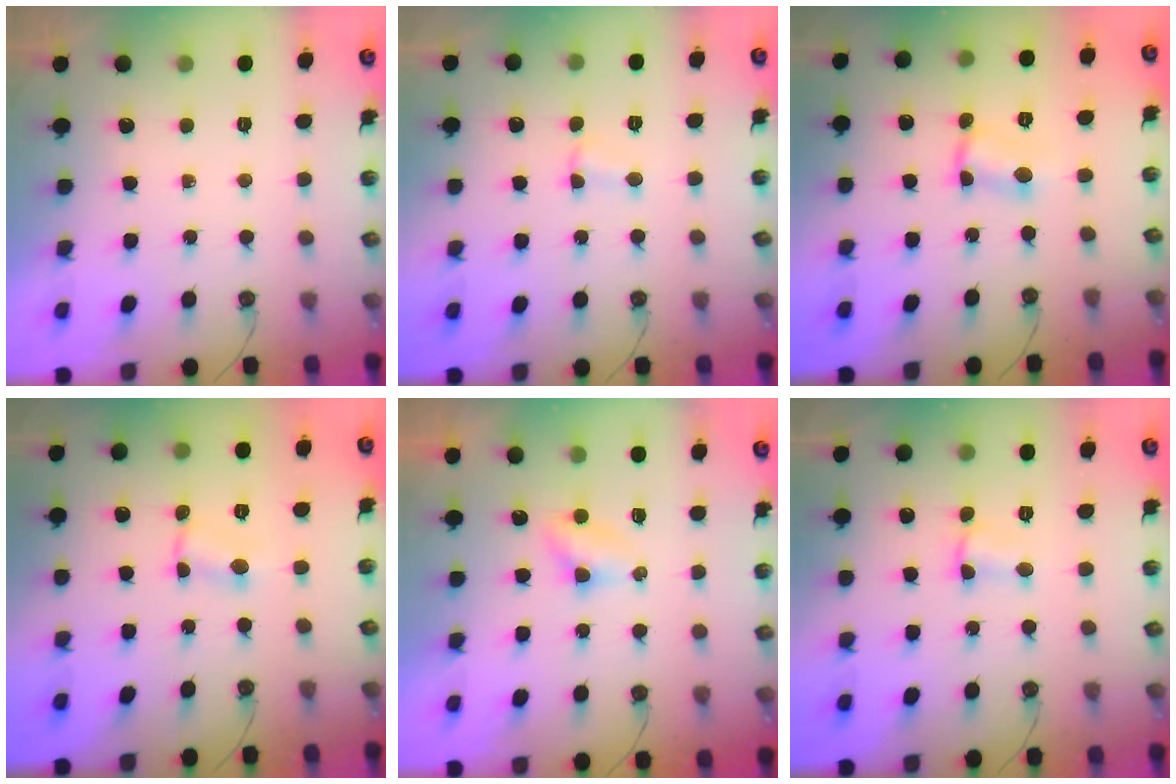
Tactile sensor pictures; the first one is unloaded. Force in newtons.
{"total": 2.8, "press": 2.8, "slide": 0.3}
{"total": 2.9, "press": 1.4, "slide": 2.5}
{"total": 1.2, "press": 1.2, "slide": 0.2}
{"total": 2.9, "press": 2.9, "slide": 0.3}
{"total": 1.2, "press": 1.1, "slide": 0.4}